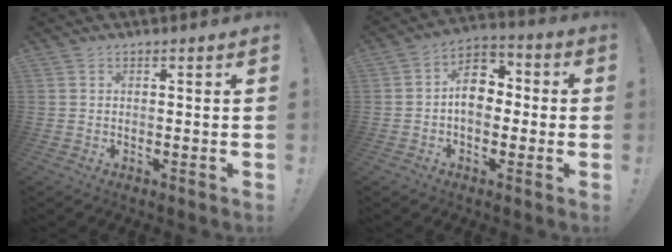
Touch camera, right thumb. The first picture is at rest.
{"total": 11.1, "force": [-0.2, 8.2, 7.6], "torque": [-0.109, 0.017, 0.000]}